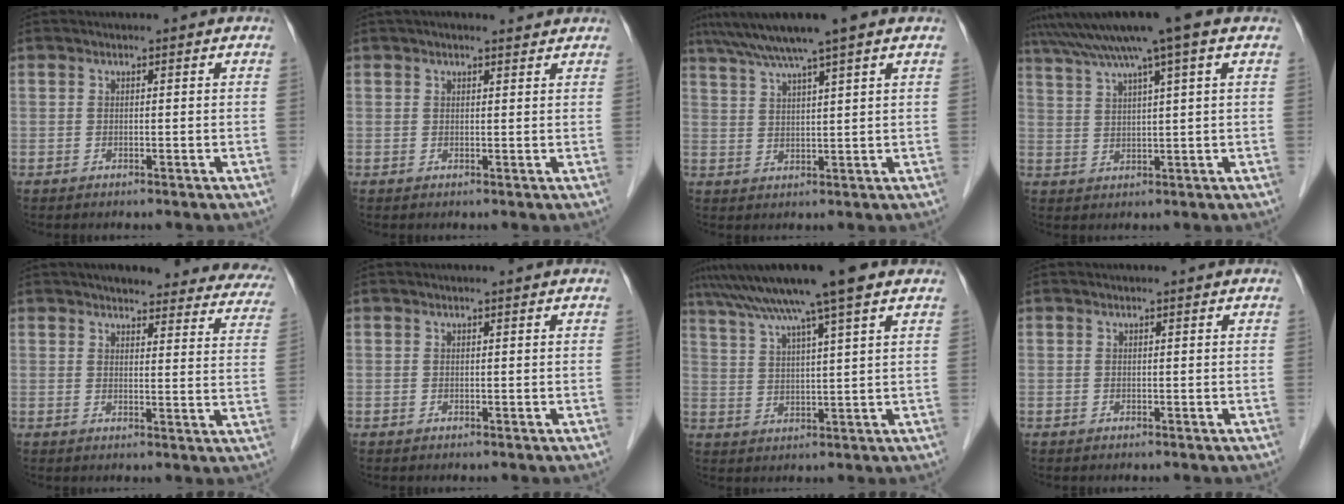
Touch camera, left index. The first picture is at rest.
{"total": 4.1, "force": [3.6, 0.9, 1.9], "torque": [-0.027, 0.026, 0.046]}
{"total": 8.5, "force": [6.5, -0.7, 5.5], "torque": [-0.095, 0.027, 0.105]}
{"total": 10.0, "force": [7.1, -1.2, 6.9], "torque": [-0.122, 0.029, 0.108]}
{"total": 22.8, "force": [20.5, 5.1, 8.4], "torque": [-0.085, -0.032, 0.219]}
{"total": 0.6, "force": [0.5, 0.0, 0.4], "torque": [-0.008, 0.005, 0.008]}
{"total": 12.6, "force": [9.6, -0.8, 8.2], "torque": [-0.142, 0.026, 0.144]}
{"total": 0.0}